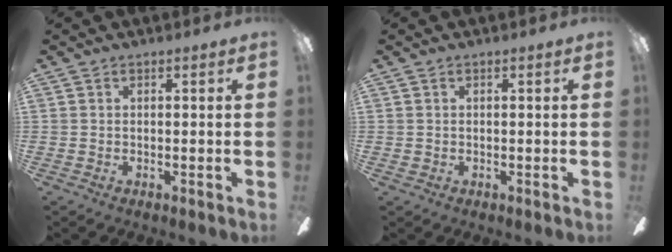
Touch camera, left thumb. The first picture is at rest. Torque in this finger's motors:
{"motor_torque": [-0.18, 0.12, 0.42, -0.25, 0.00]}